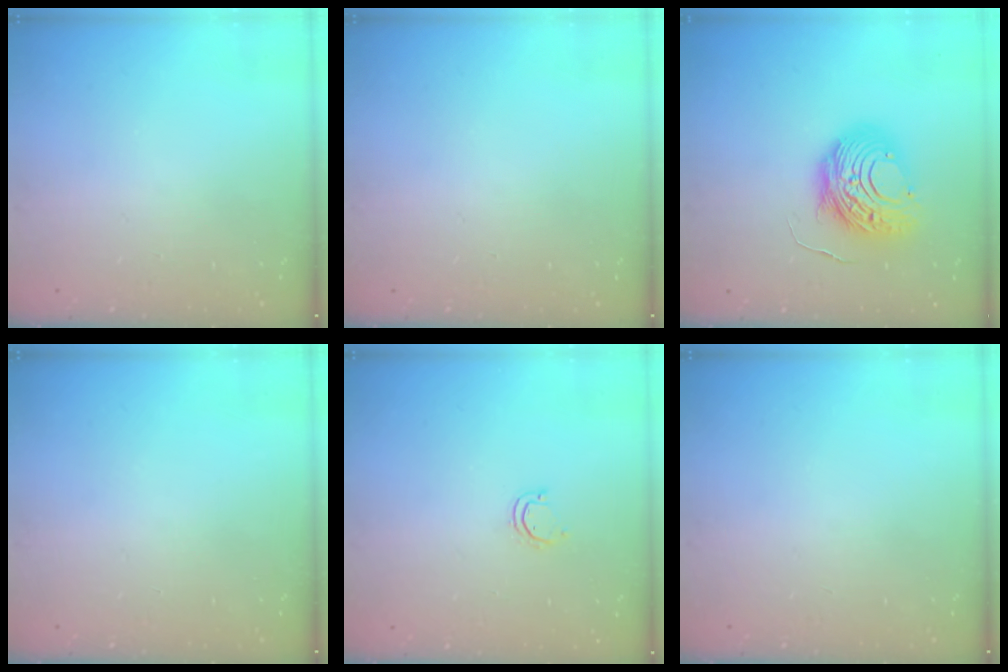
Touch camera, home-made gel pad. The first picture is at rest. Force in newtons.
{"total": 0.0}
{"total": 12.3, "press": 12.2, "slide": 0.9}
{"total": 0.0}
{"total": 3.0, "press": 3.0, "slide": 0.2}
{"total": 0.0}